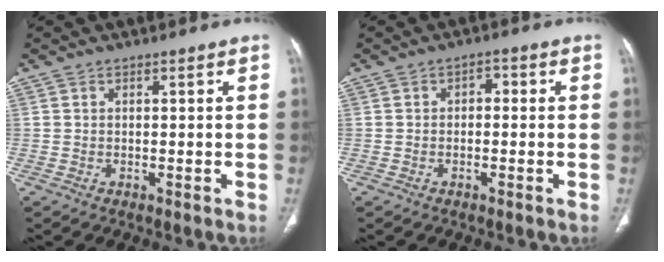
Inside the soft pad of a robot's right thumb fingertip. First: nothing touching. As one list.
[{"total": 2.0, "force": [-0.1, 1.3, 1.4], "torque": [-0.011, 0.009, -0.009]}]